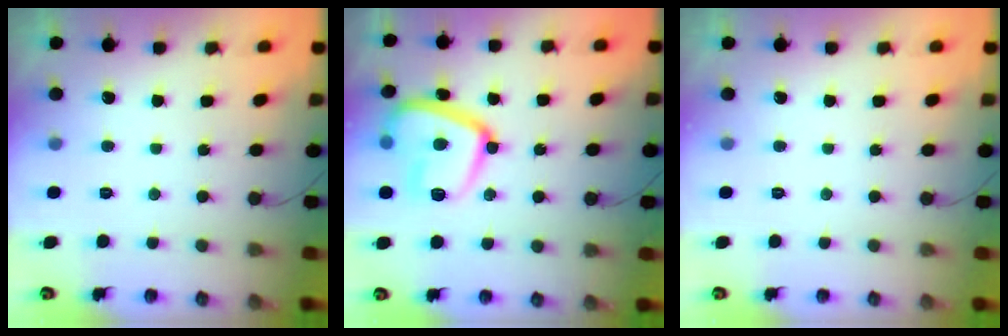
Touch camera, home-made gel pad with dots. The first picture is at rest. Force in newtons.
{"total": 17.4, "press": 17.3, "slide": 1.7}
{"total": 0.0}